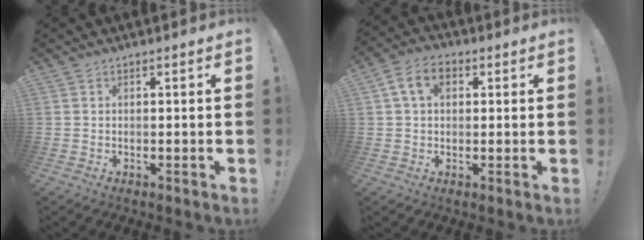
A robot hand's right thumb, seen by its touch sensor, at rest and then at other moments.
{"total": 8.2, "force": [2.6, 5.6, 5.4], "torque": [-0.095, 0.009, 0.049]}